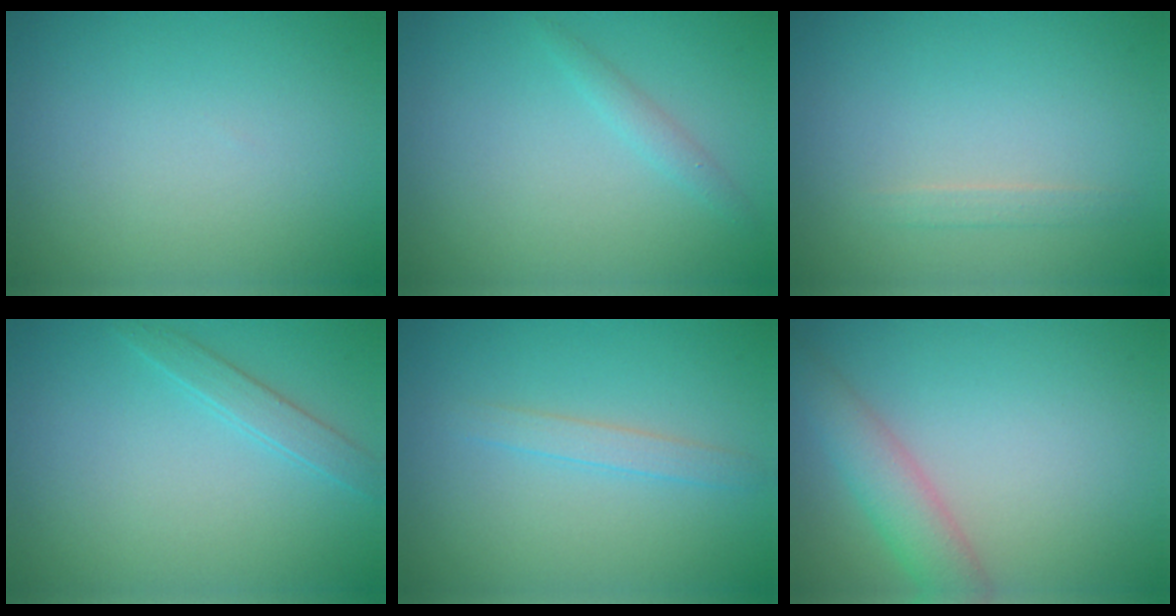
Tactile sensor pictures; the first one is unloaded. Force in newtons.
{"total": 1.1, "press": 1.1, "slide": 0.0}
{"total": 0.9, "press": 0.9, "slide": 0.1}
{"total": 1.6, "press": 1.6, "slide": 0.0}
{"total": 1.6, "press": 1.6, "slide": 0.1}
{"total": 3.3, "press": 3.3, "slide": 0.2}